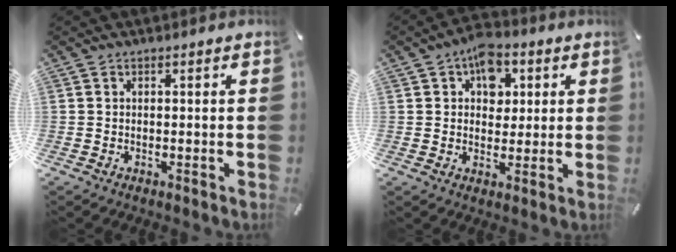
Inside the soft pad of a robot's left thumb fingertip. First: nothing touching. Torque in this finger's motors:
{"motor_torque": [0.23, 0.18, 0.08, 0.06, 0.08]}